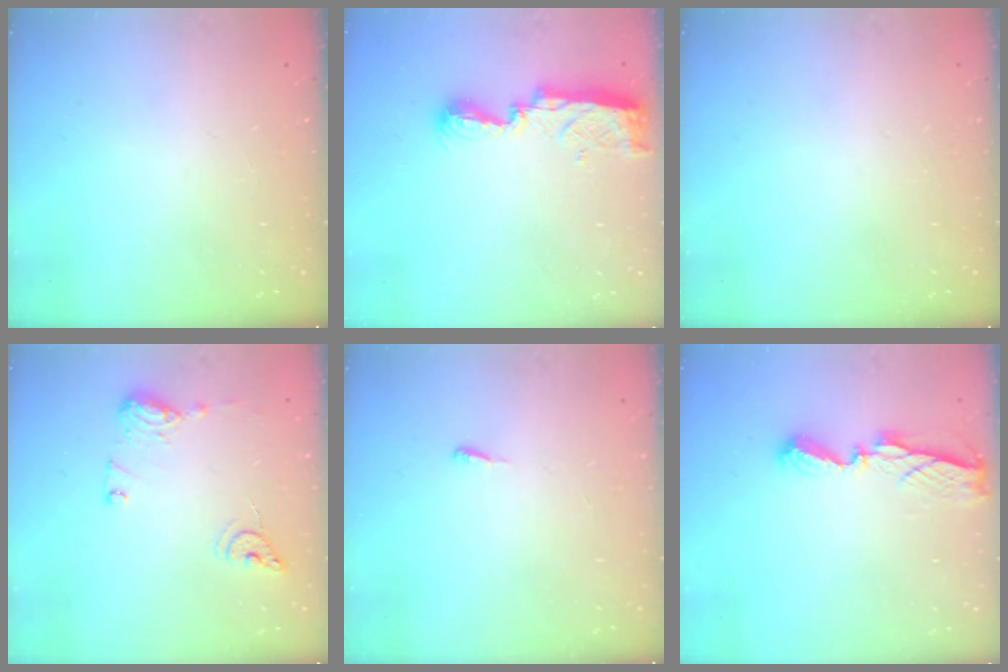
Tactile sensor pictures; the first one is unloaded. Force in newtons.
{"total": 7.7, "press": 7.6, "slide": 0.6}
{"total": 0.0}
{"total": 10.4, "press": 10.3, "slide": 0.9}
{"total": 4.4, "press": 4.4, "slide": 0.5}
{"total": 6.9, "press": 6.9, "slide": 0.6}